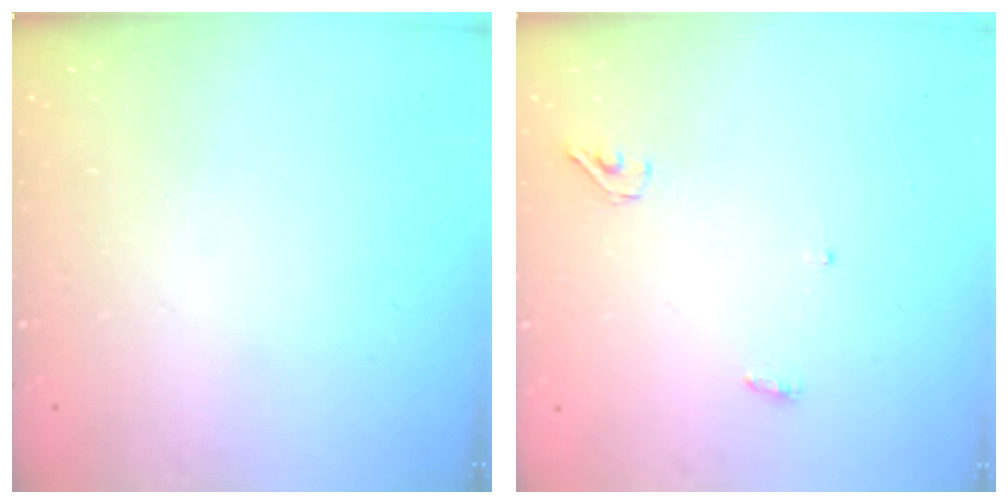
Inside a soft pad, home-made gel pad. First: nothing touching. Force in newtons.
{"total": 3.4, "press": 3.3, "slide": 1.0}